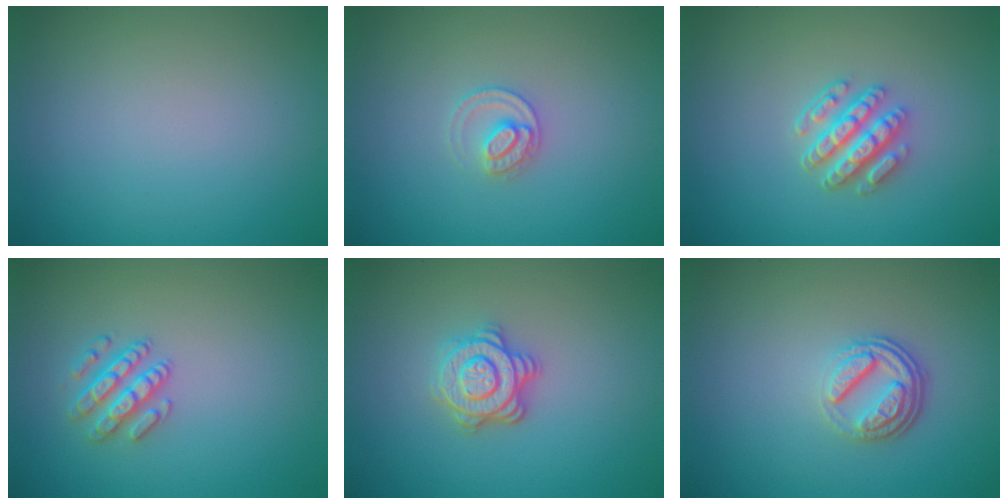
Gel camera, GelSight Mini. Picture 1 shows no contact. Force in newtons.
{"total": 2.1, "press": 2.1, "slide": 0.2}
{"total": 4.0, "press": 3.3, "slide": 2.3}
{"total": 2.6, "press": 2.6, "slide": 0.5}
{"total": 3.5, "press": 3.0, "slide": 1.9}
{"total": 3.7, "press": 2.6, "slide": 2.6}